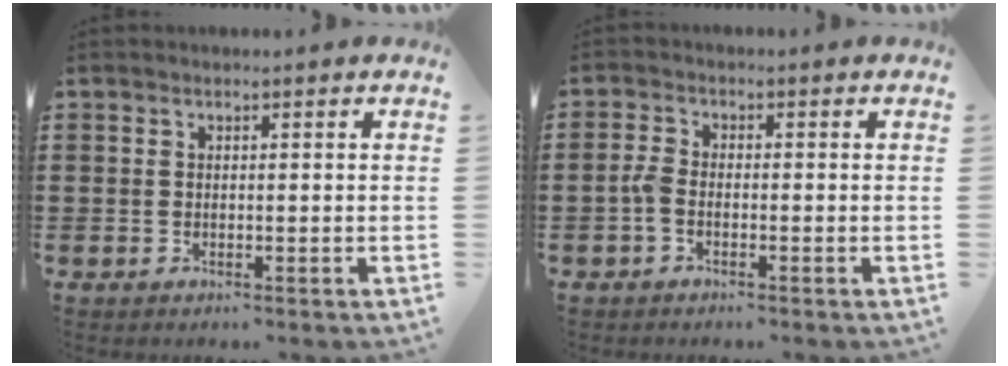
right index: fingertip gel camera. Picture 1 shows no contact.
{"total": 2.1, "force": [-0.9, 1.0, 1.7], "torque": [-0.048, -0.003, -0.022]}